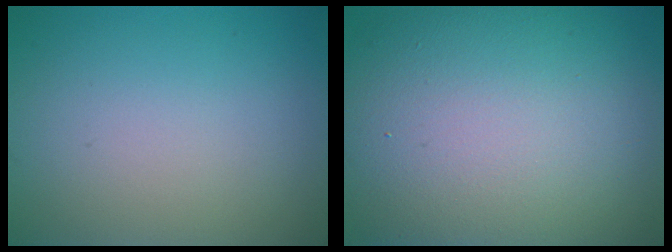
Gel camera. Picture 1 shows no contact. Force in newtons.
{"total": 15.9, "press": 15.9, "slide": 1.3}